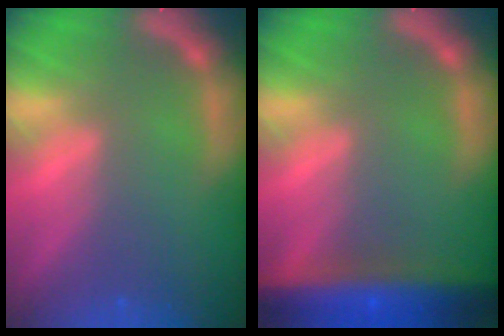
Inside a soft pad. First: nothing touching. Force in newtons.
{"total": 10.0}